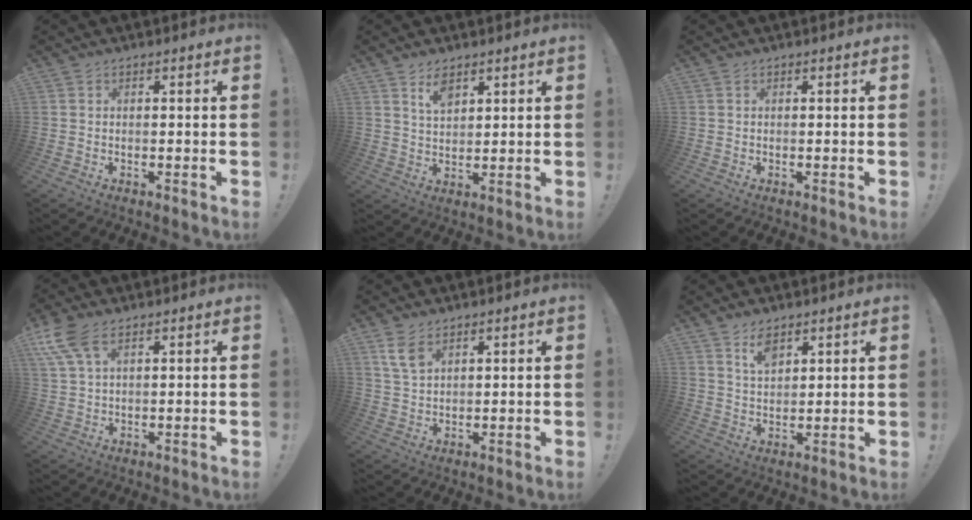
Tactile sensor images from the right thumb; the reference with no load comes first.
{"total": 5.6, "force": [3.7, 2.7, 3.2], "torque": [-0.051, -0.019, 0.066]}
{"total": 0.0}
{"total": 8.4, "force": [4.7, 3.6, 6.0], "torque": [-0.119, -0.013, 0.092]}
{"total": 6.0, "force": [3.5, 3.3, 3.7], "torque": [-0.058, -0.016, 0.066]}
{"total": 6.2, "force": [4.3, 3.0, 3.3], "torque": [-0.054, -0.021, 0.076]}